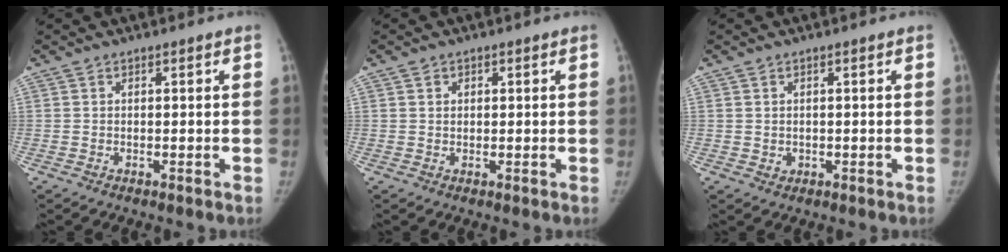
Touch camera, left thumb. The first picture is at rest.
{"total": 1.7, "force": [0.5, 1.4, 0.7], "torque": [-0.002, -0.001, 0.008]}
{"total": 1.6, "force": [0.1, 1.5, 0.7], "torque": [-0.006, 0.000, 0.007]}